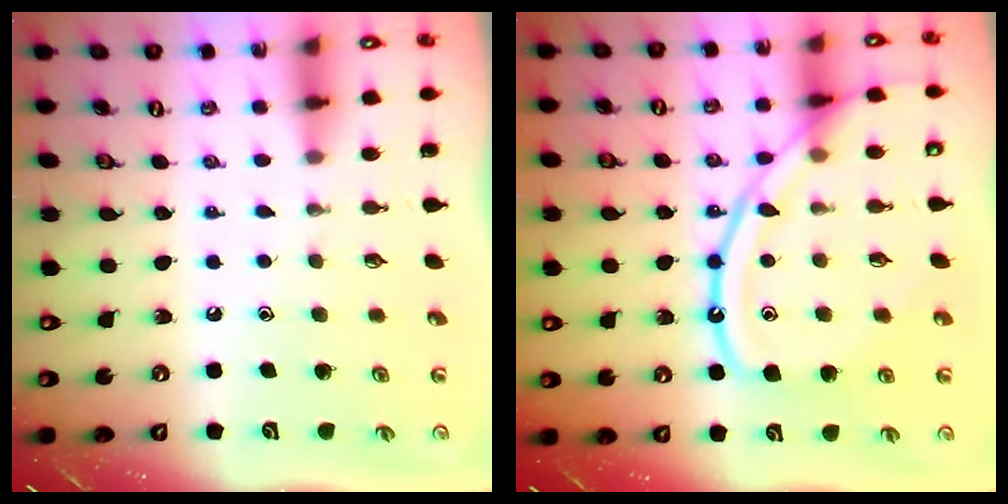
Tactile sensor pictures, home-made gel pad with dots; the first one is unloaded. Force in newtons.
{"total": 15.7, "press": 15.6, "slide": 1.4}